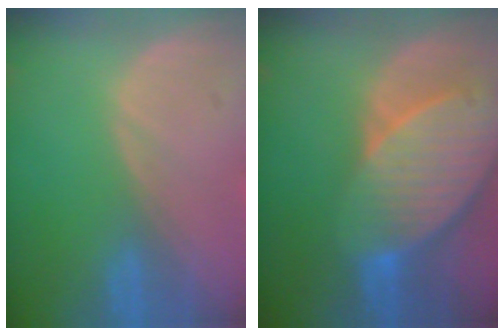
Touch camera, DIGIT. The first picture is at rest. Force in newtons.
{"total": 10.7, "press": 9.4, "slide": 5.1}